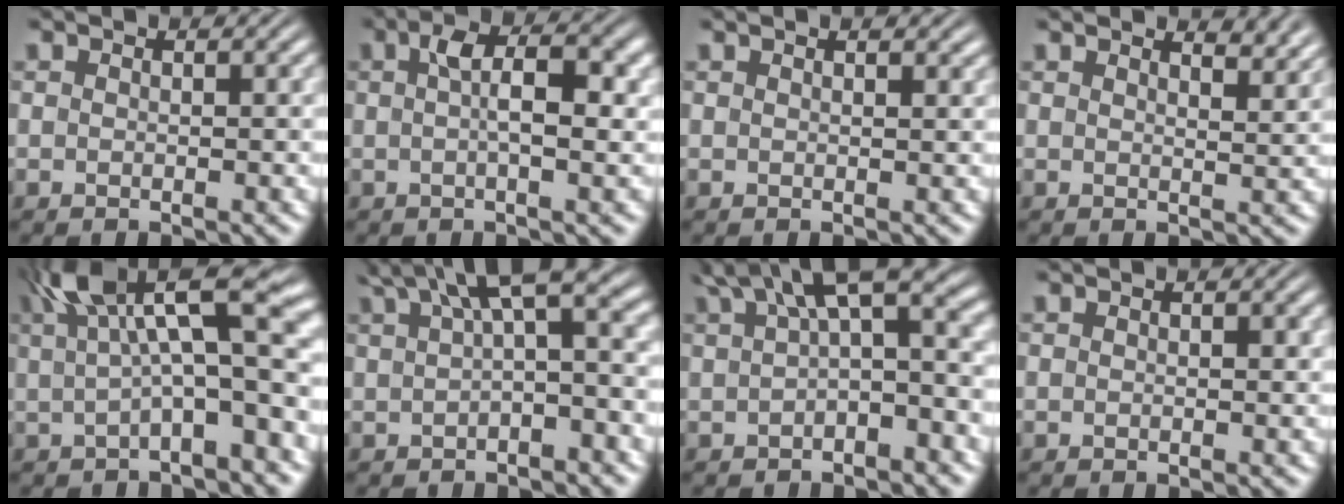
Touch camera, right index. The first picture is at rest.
{"total": 4.5, "force": [0.7, 1.4, 4.2], "torque": [-0.066, 0.008, 0.003]}
{"total": 1.0, "force": [0.9, -0.1, 0.3], "torque": [-0.002, -0.001, 0.014]}
{"total": 2.8, "force": [2.7, 0.1, 0.7], "torque": [-0.007, -0.007, 0.043]}
{"total": 9.9, "force": [1.9, 3.9, 8.9], "torque": [-0.121, 0.017, 0.027]}
{"total": 7.2, "force": [3.0, 2.4, 6.1], "torque": [-0.076, 0.028, 0.041]}
{"total": 7.5, "force": [2.5, 2.9, 6.4], "torque": [-0.085, 0.020, 0.035]}
{"total": 0.0}